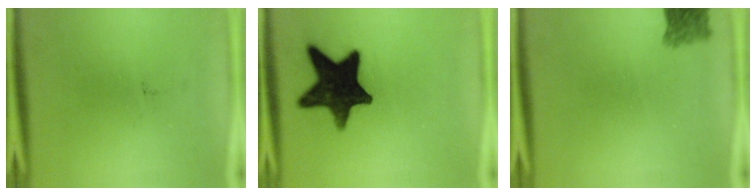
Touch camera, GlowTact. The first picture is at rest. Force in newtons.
{"total": 15.5}
{"total": 3.1}